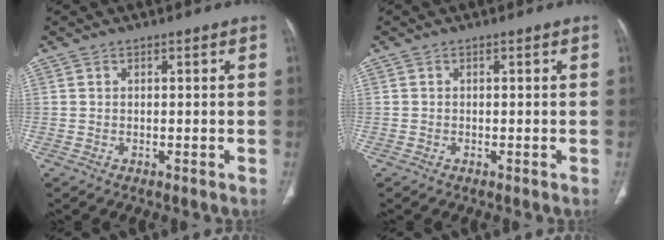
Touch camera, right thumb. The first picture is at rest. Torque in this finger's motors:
{"motor_torque": [0.05, 0.20, -0.02, -0.18, 0.02]}